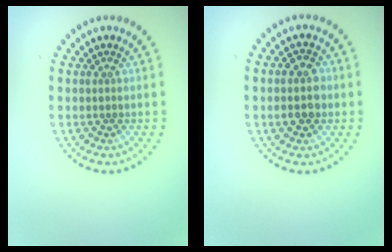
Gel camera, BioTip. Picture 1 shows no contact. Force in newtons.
{"total": 2.6, "press": 2.6, "slide": 0.3}